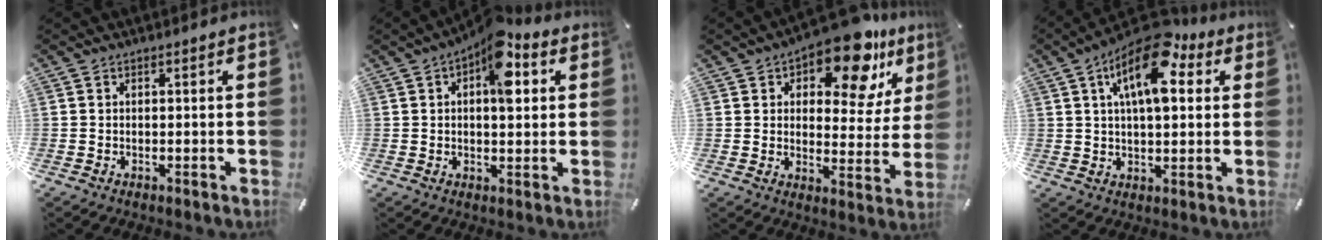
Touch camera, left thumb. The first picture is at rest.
{"total": 11.5, "force": [4.2, 5.8, 9.0], "torque": [-0.111, -0.023, 0.065]}
{"total": 15.9, "force": [11.1, 6.7, 9.2], "torque": [-0.126, -0.073, 0.184]}
{"total": 15.2, "force": [7.3, 6.9, 11.4], "torque": [-0.188, -0.026, 0.120]}